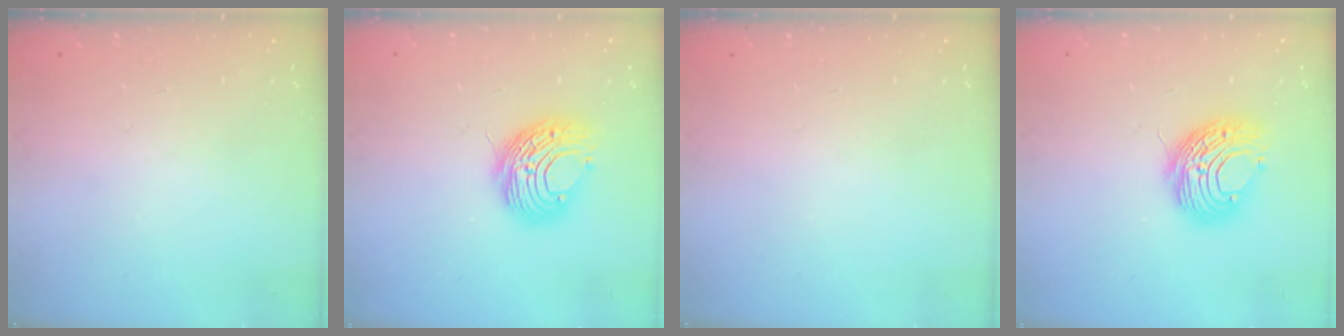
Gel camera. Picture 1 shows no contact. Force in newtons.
{"total": 9.9, "press": 9.9, "slide": 0.4}
{"total": 0.0}
{"total": 9.9, "press": 9.9, "slide": 0.4}